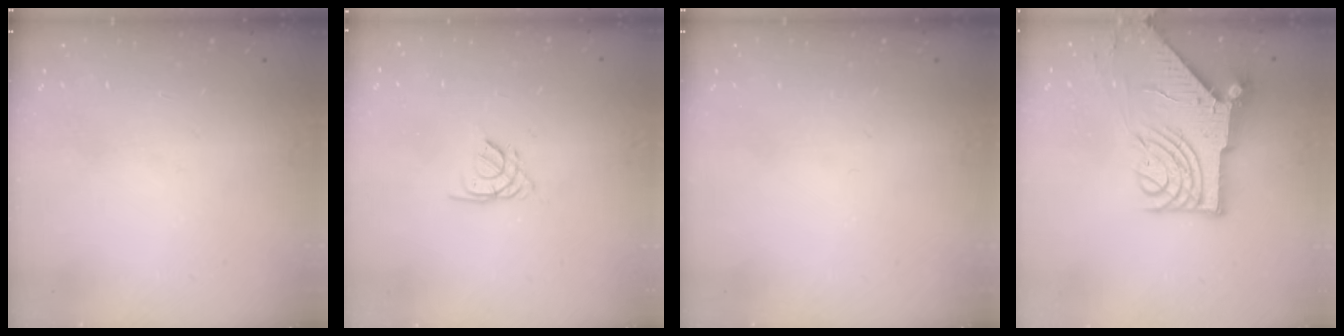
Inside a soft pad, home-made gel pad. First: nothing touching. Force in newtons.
{"total": 1.9, "press": 1.8, "slide": 0.5}
{"total": 0.0}
{"total": 14.3, "press": 14.2, "slide": 1.7}